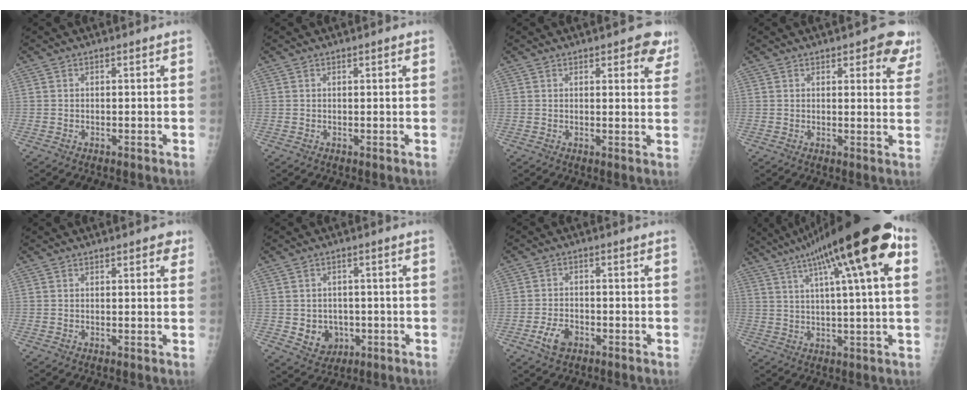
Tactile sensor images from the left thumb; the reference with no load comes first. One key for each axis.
{"total": 0.7, "fx": 0.4, "fy": 0.2, "fz": 0.6, "tx": -0.008, "ty": 0.000, "tz": 0.005}
{"total": 5.9, "fx": 3.7, "fy": 2.7, "fz": 3.8, "tx": -0.005, "ty": -0.013, "tz": 0.035}
{"total": 7.5, "fx": 4.5, "fy": 3.3, "fz": 4.9, "tx": -0.017, "ty": -0.018, "tz": 0.043}
{"total": 2.7, "fx": 1.5, "fy": 1.2, "fz": 1.8, "tx": -0.008, "ty": -0.003, "tz": 0.014}
{"total": 6.2, "fx": -1.2, "fy": 5.3, "fz": 3.0, "tx": -0.018, "ty": 0.004, "tz": -0.007}
{"total": 4.6, "fx": -2.3, "fy": 2.8, "fz": 2.8, "tx": -0.049, "ty": 0.013, "tz": -0.042}
{"total": 22.1, "fx": 9.4, "fy": 3.7, "fz": 19.7, "tx": -0.313, "ty": 0.021, "tz": 0.141}